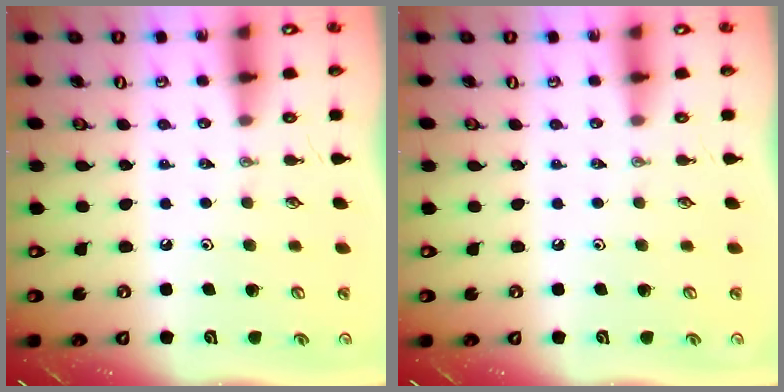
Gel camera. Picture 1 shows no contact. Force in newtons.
{"total": 0.0}